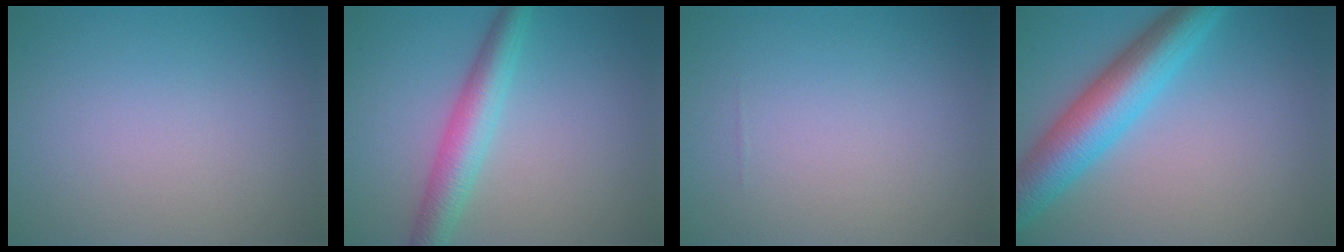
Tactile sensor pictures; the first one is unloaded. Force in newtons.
{"total": 4.3, "press": 4.3, "slide": 0.2}
{"total": 0.0}
{"total": 7.2, "press": 7.2, "slide": 0.2}